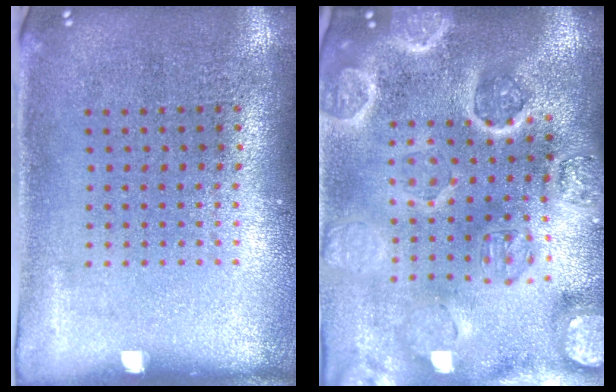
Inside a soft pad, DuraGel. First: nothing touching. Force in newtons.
{"total": 4.8, "press": 4.2, "slide": 2.3}